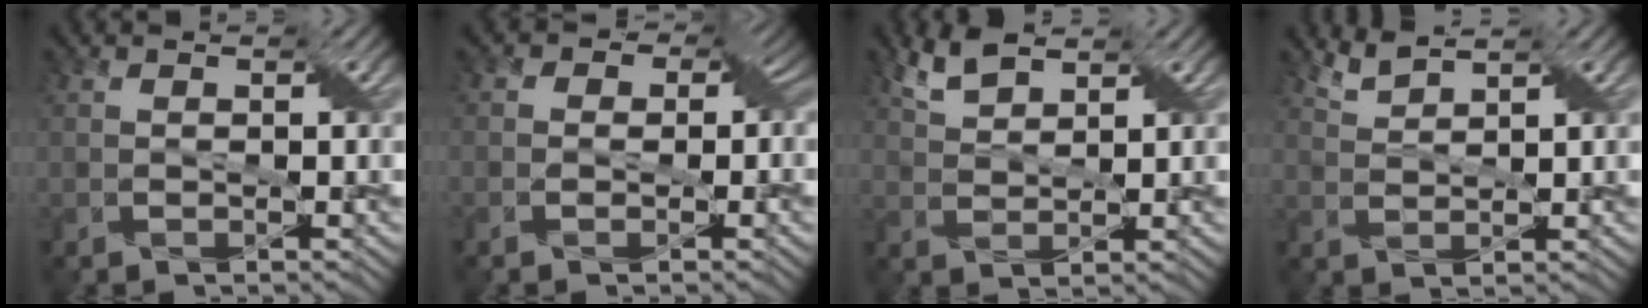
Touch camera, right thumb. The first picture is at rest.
{"total": 5.0, "force": [-0.2, 4.4, 2.3], "torque": [-0.018, 0.025, -0.034]}
{"total": 4.5, "force": [3.3, 1.6, 2.6], "torque": [-0.066, 0.008, 0.069]}
{"total": 3.1, "force": [2.7, 0.1, 1.4], "torque": [-0.036, 0.002, 0.062]}